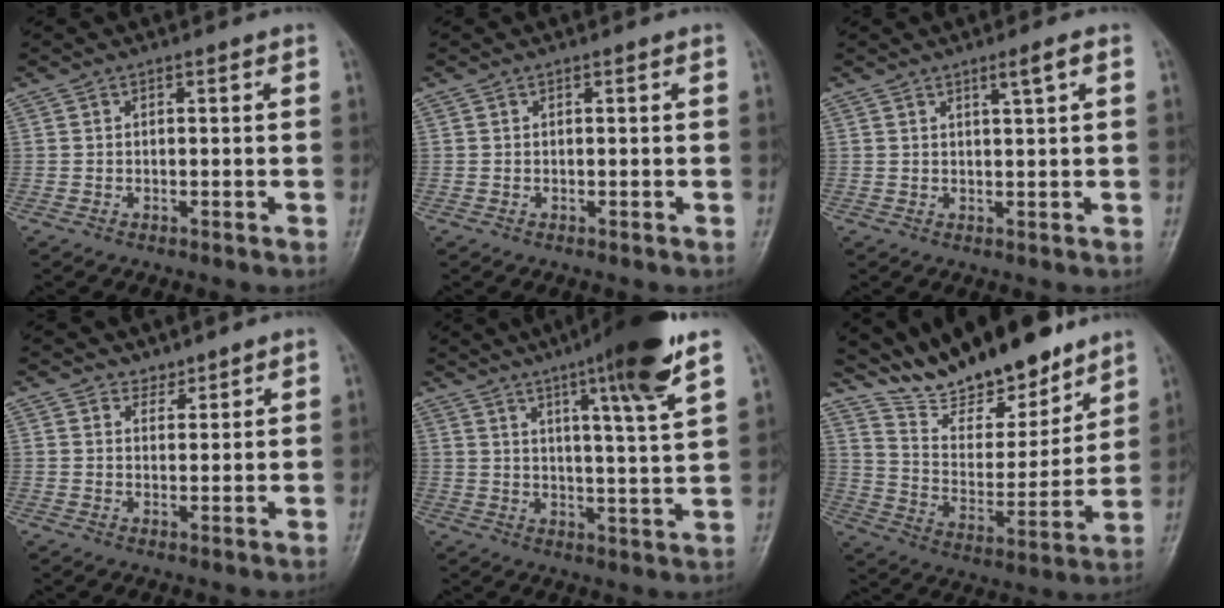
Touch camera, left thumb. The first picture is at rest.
{"total": 0.0}
{"total": 2.6, "force": [1.4, 0.0, 2.2], "torque": [-0.038, -0.007, 0.025]}
{"total": 2.4, "force": [2.1, 1.2, 0.0], "torque": [0.019, -0.016, 0.031]}
{"total": 16.0, "force": [9.7, 0.7, 12.7], "torque": [-0.185, -0.042, 0.140]}
{"total": 20.1, "force": [17.0, 6.3, 8.6], "torque": [-0.095, -0.093, 0.291]}